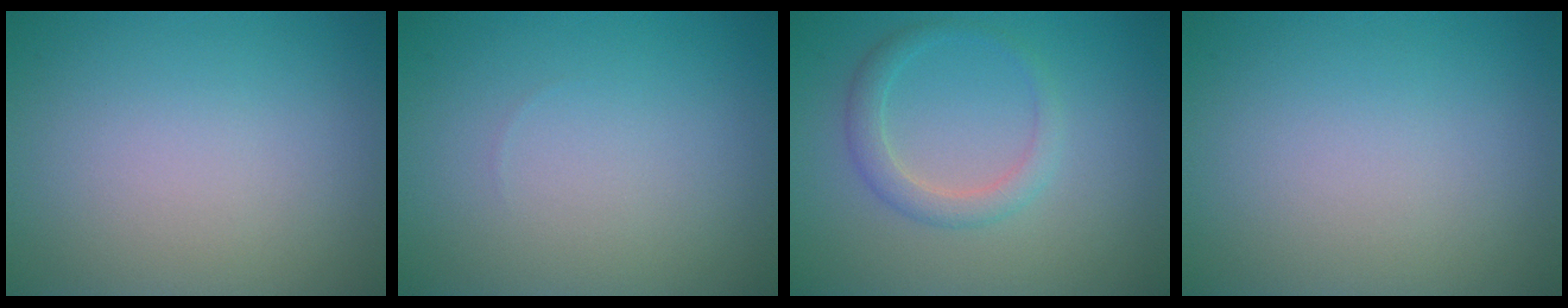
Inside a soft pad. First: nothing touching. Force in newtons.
{"total": 0.0}
{"total": 2.2, "press": 2.2, "slide": 0.2}
{"total": 0.0}